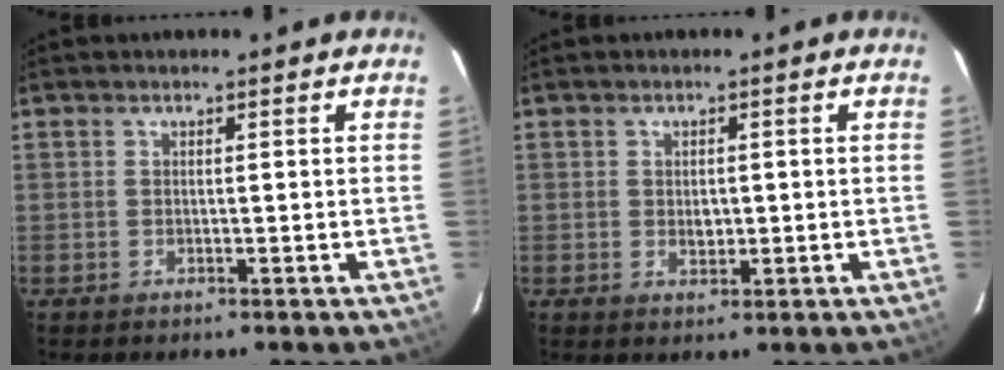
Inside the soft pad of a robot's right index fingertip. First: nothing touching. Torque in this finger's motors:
{"motor_torque": [0.02, 0.05, 0.02, 0.00]}